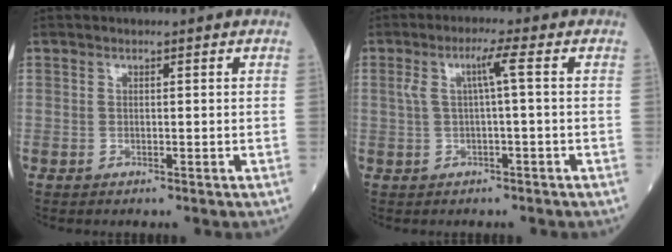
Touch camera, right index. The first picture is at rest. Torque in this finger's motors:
{"motor_torque": [0.48, -0.07, 0.32, 0.09]}